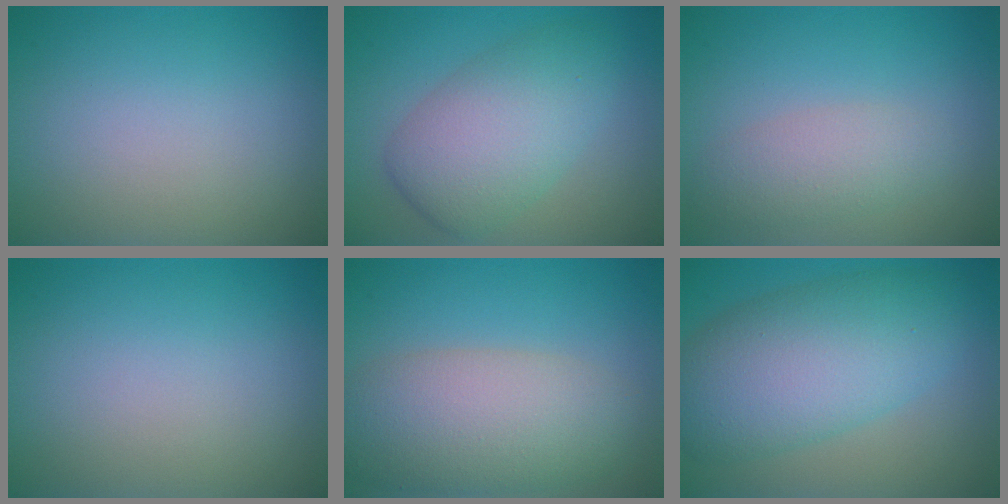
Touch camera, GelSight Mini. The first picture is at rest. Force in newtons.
{"total": 6.4, "press": 6.4, "slide": 0.4}
{"total": 2.9, "press": 2.9, "slide": 0.1}
{"total": 0.0}
{"total": 7.2, "press": 7.2, "slide": 0.7}
{"total": 9.1, "press": 9.1, "slide": 0.1}